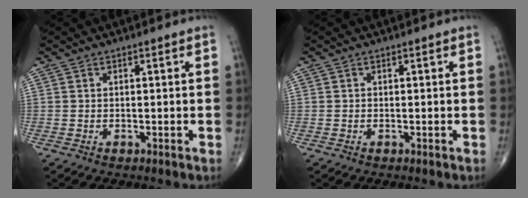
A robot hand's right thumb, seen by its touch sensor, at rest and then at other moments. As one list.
[{"total": 0.0}]